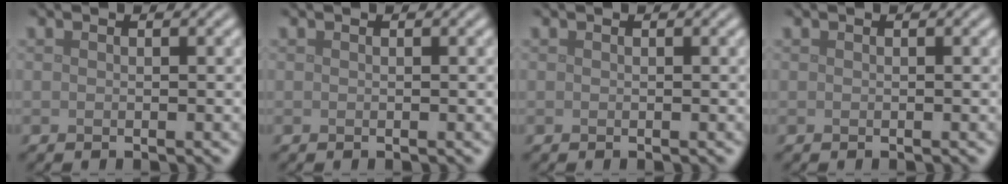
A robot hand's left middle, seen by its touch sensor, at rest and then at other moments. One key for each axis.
{"total": 0.0}
{"total": 0.0}
{"total": 0.0}